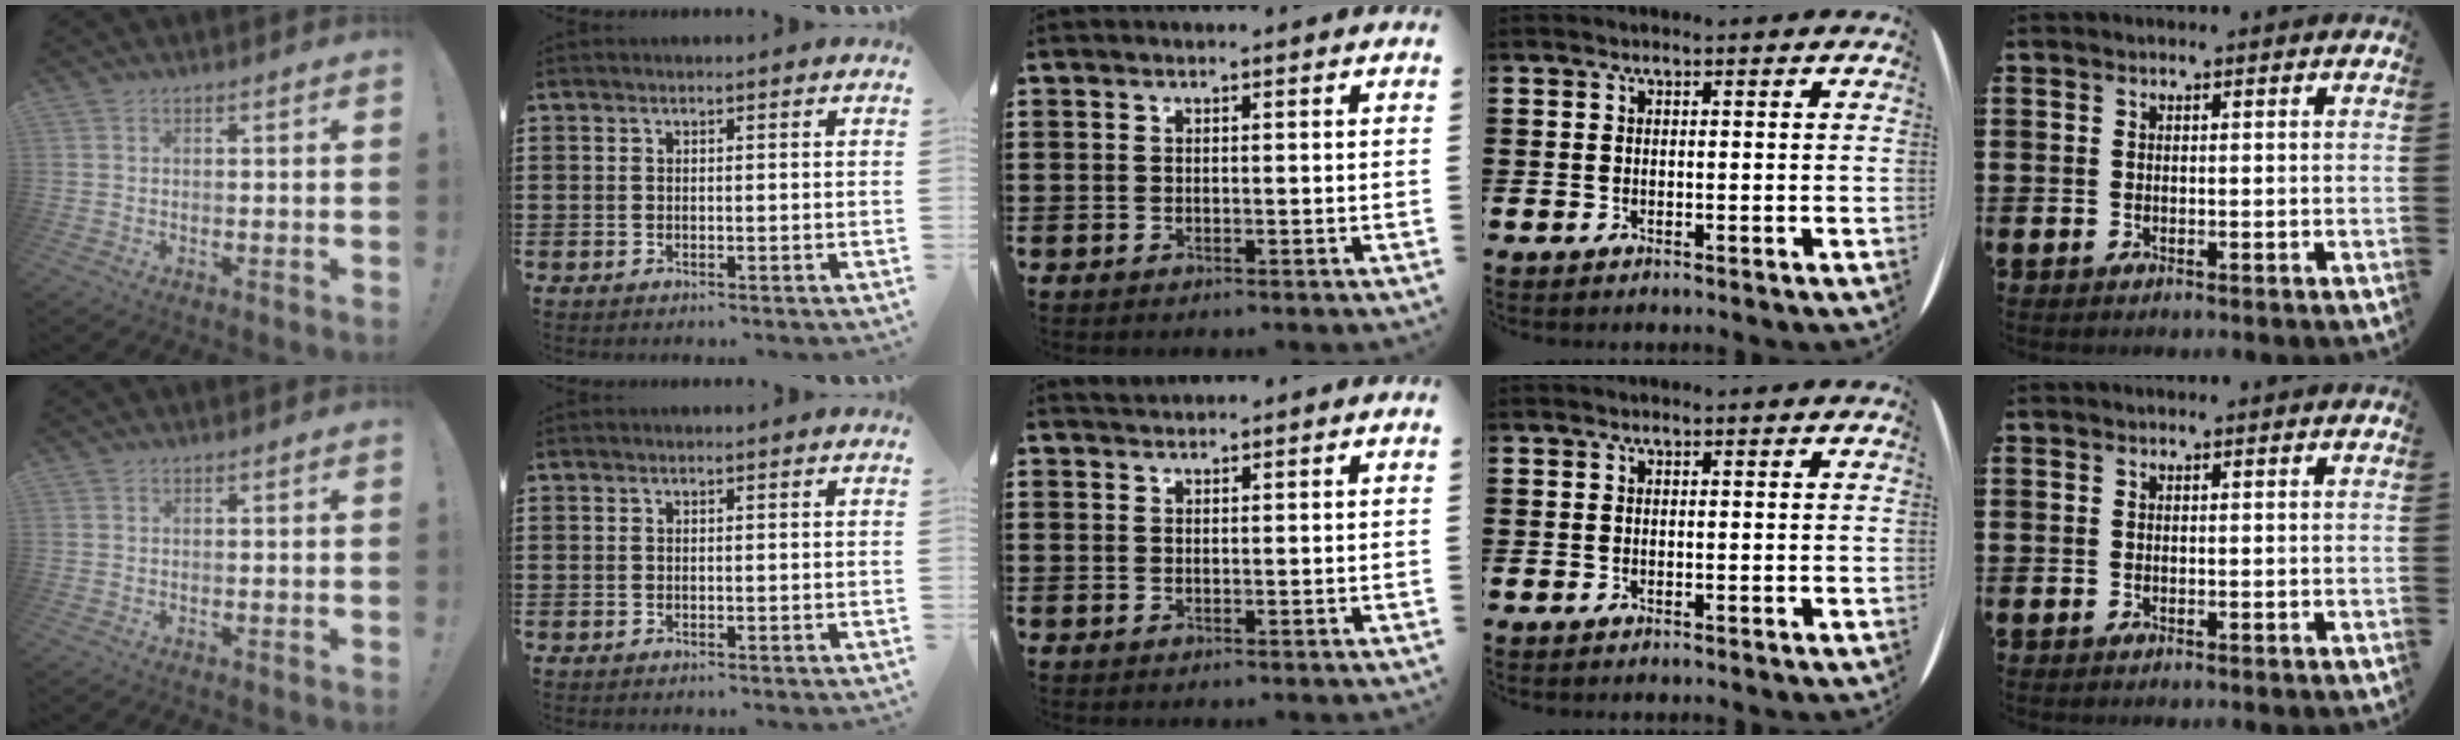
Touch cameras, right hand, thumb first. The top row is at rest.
{"middle": {"total": 1.0, "force": [1.0, 0.1, 0.0], "torque": [-0.002, -0.001, 0.018]}}